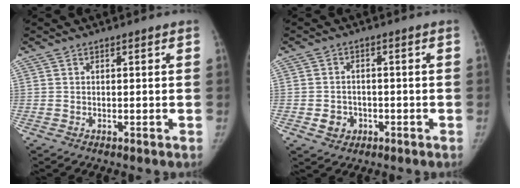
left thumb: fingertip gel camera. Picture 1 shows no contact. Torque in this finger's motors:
{"motor_torque": [-0.05, 0.06, 0.56, -0.25, 0.00]}